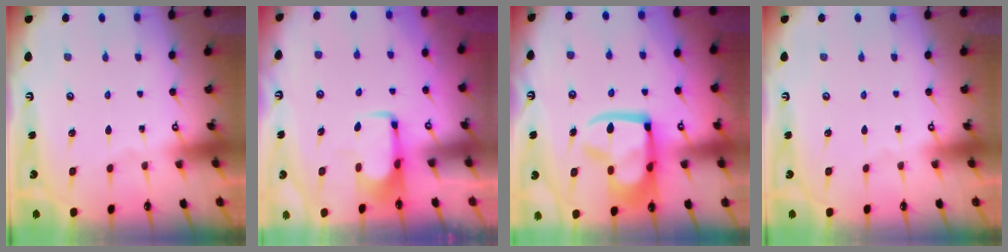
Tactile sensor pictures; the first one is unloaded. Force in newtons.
{"total": 1.8, "press": 1.7, "slide": 0.5}
{"total": 17.7, "press": 17.6, "slide": 2.1}
{"total": 0.0}